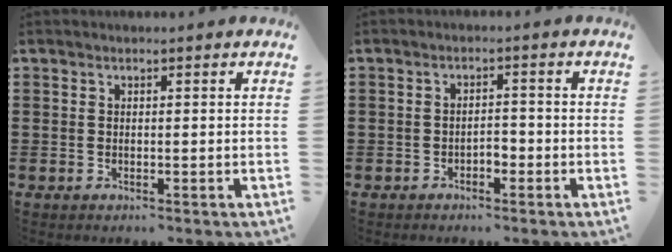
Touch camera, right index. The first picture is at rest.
{"total": 2.1, "force": [-1.1, 1.0, 1.4], "torque": [-0.029, 0.004, -0.024]}